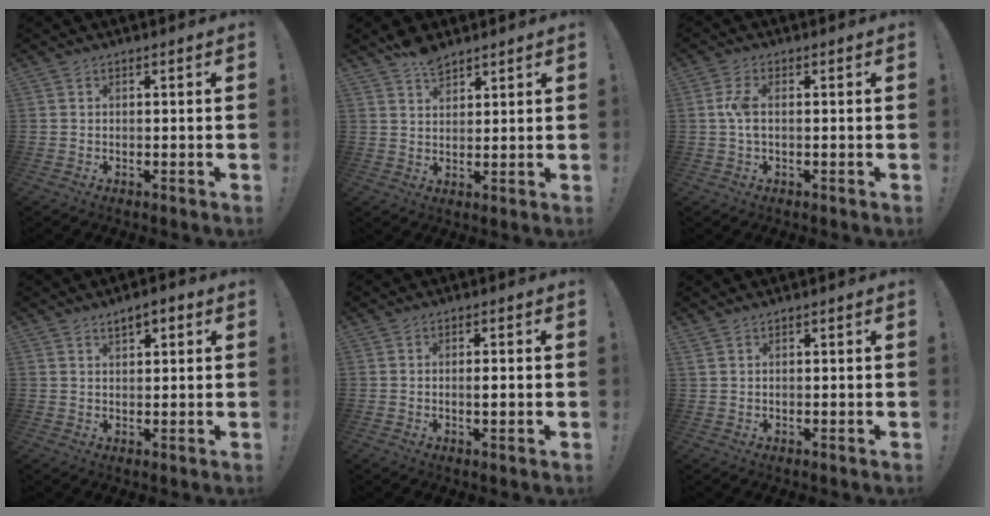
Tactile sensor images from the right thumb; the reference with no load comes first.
{"total": 5.6, "force": [4.4, 2.6, 2.4], "torque": [-0.040, -0.022, 0.081]}
{"total": 4.6, "force": [0.1, 1.9, 4.2], "torque": [-0.099, 0.006, 0.000]}
{"total": 3.8, "force": [2.1, 1.7, 2.7], "torque": [-0.039, -0.005, 0.034]}
{"total": 2.1, "force": [-0.3, 0.2, 2.1], "torque": [-0.027, -0.004, -0.009]}
{"total": 0.9, "force": [0.7, 0.2, 0.5], "torque": [-0.019, 0.003, 0.015]}